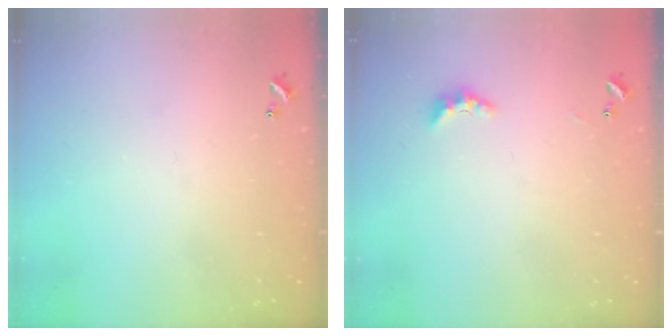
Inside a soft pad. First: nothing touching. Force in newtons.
{"total": 3.9, "press": 3.8, "slide": 0.7}